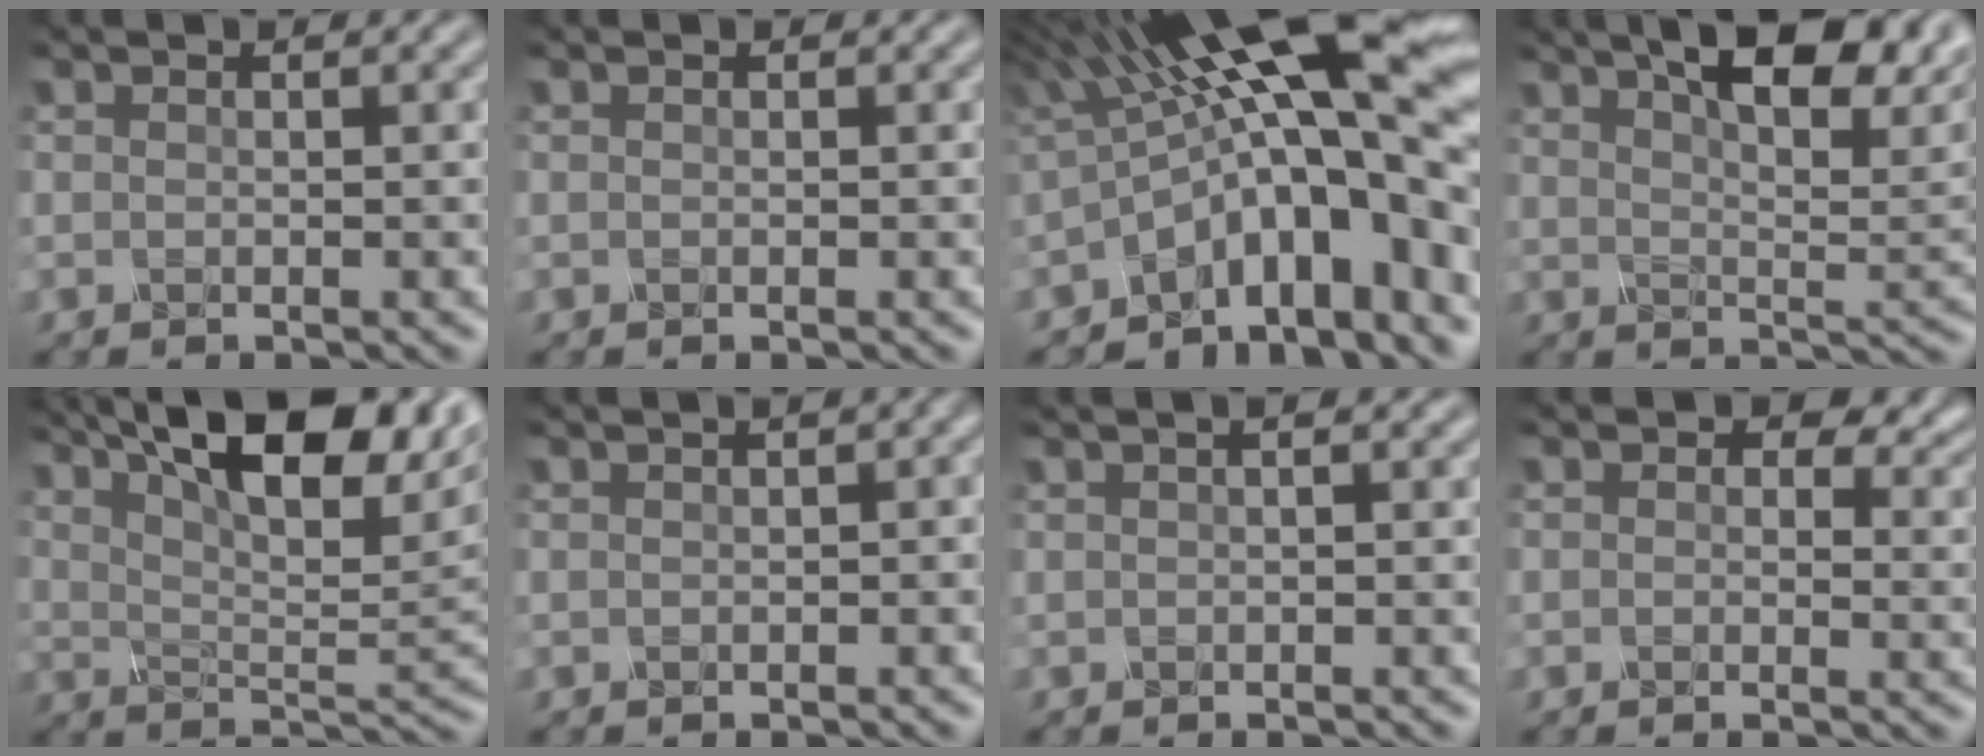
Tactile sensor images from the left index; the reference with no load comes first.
{"total": 0.0}
{"total": 16.2, "force": [0.7, 5.6, 15.1], "torque": [-0.199, 0.016, 0.009]}
{"total": 12.6, "force": [6.9, 4.7, 9.5], "torque": [-0.119, 0.026, 0.100]}
{"total": 13.9, "force": [7.9, 5.1, 10.2], "torque": [-0.150, 0.027, 0.118]}
{"total": 1.5, "force": [0.2, 0.4, 1.4], "torque": [-0.014, 0.007, 0.005]}
{"total": 1.5, "force": [0.6, 0.4, 1.3], "torque": [-0.020, 0.003, 0.003]}
{"total": 4.9, "force": [2.3, 3.0, 3.0], "torque": [-0.033, -0.007, 0.023]}